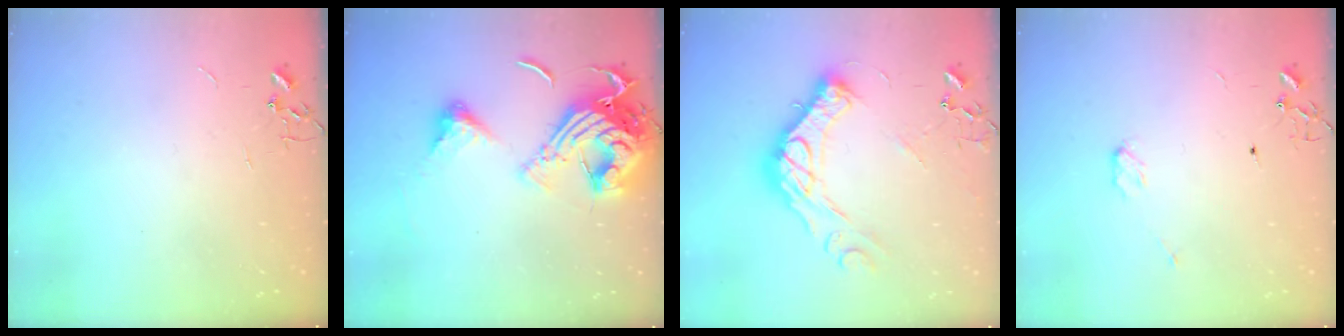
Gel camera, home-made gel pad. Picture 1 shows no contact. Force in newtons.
{"total": 18.9, "press": 18.8, "slide": 1.8}
{"total": 19.8, "press": 19.7, "slide": 1.5}
{"total": 3.4, "press": 3.3, "slide": 0.5}